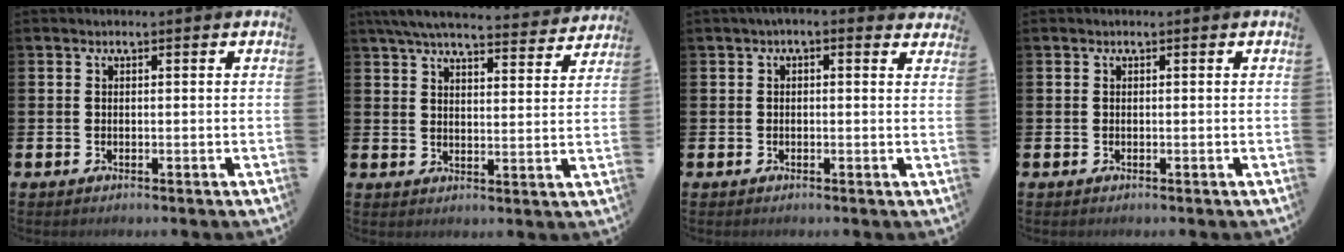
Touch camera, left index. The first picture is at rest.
{"total": 6.6, "force": [6.2, 1.0, 2.2], "torque": [-0.057, -0.038, 0.109]}
{"total": 0.9, "force": [0.6, 0.3, 0.7], "torque": [-0.007, 0.000, 0.008]}
{"total": 0.0}